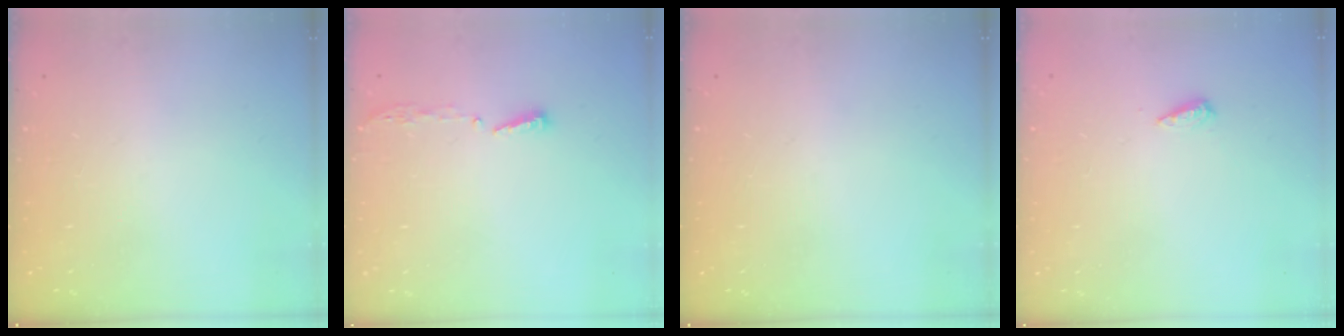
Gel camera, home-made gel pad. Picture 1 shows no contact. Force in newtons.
{"total": 4.0, "press": 4.0, "slide": 0.4}
{"total": 0.0}
{"total": 5.7, "press": 5.7, "slide": 0.7}